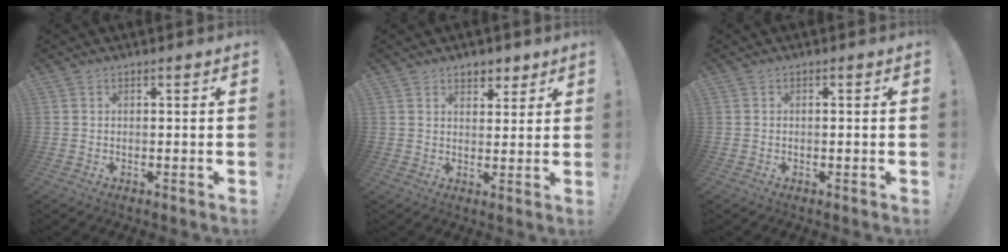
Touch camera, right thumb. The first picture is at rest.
{"total": 4.8, "force": [3.4, 3.0, 1.4], "torque": [-0.003, -0.021, 0.060]}
{"total": 0.5, "force": [-0.4, 0.0, 0.4], "torque": [-0.007, 0.000, -0.006]}